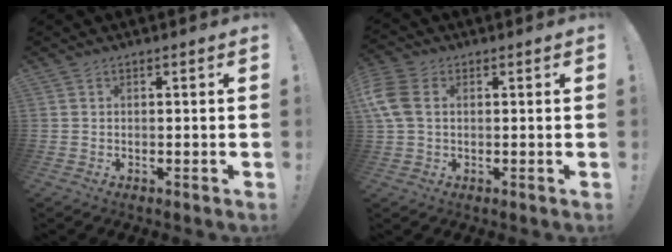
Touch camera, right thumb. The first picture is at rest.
{"total": 8.4, "force": [1.4, 5.7, 6.0], "torque": [-0.150, 0.007, 0.030]}